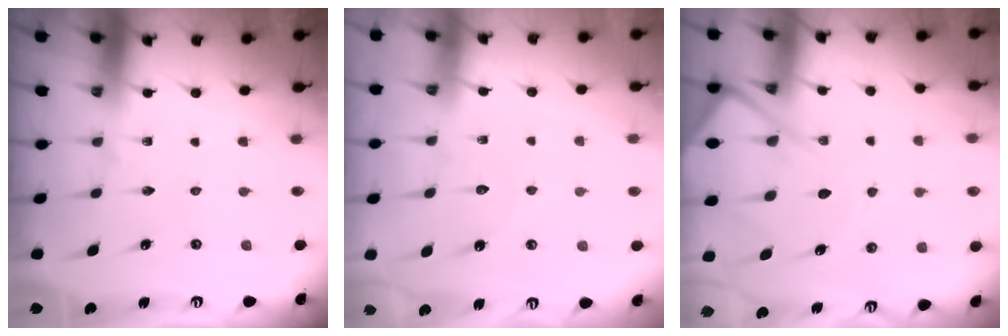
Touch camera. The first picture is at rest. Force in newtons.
{"total": 5.1, "press": 5.1, "slide": 0.5}
{"total": 11.7, "press": 11.7, "slide": 1.1}